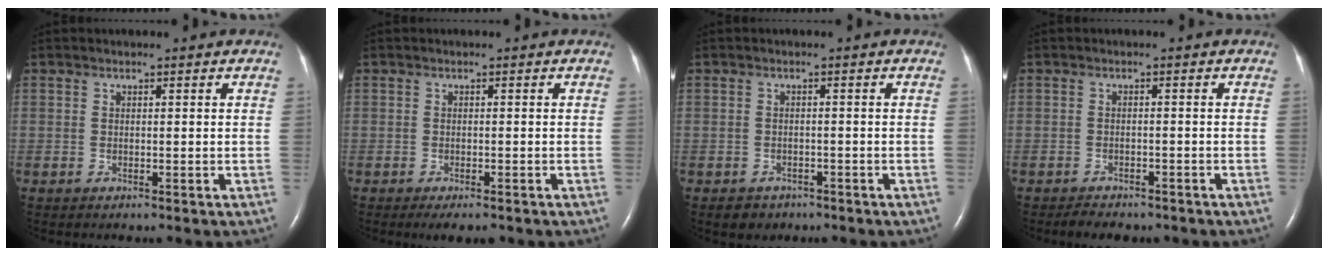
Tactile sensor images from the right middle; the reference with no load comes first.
{"total": 3.2, "force": [-2.4, 1.0, 1.9], "torque": [-0.023, -0.006, -0.030]}
{"total": 2.5, "force": [-1.7, 1.8, 0.3], "torque": [-0.015, 0.005, -0.020]}
{"total": 4.7, "force": [-4.0, 1.8, 1.7], "torque": [-0.030, -0.005, -0.050]}